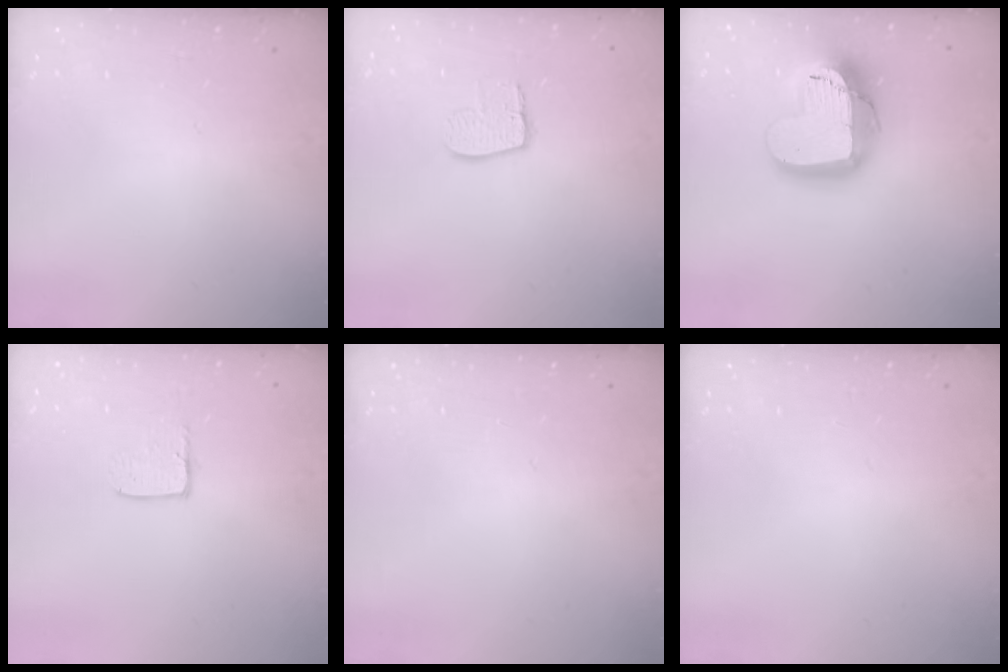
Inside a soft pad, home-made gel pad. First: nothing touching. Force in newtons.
{"total": 8.3, "press": 8.3, "slide": 0.7}
{"total": 20.1, "press": 20.0, "slide": 1.6}
{"total": 3.9, "press": 3.9, "slide": 0.4}
{"total": 0.0}
{"total": 0.0}